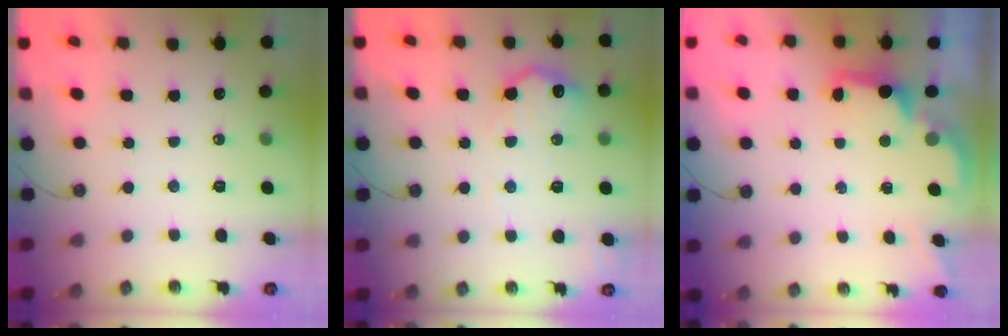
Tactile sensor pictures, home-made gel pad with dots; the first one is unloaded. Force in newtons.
{"total": 13.3, "press": 13.3, "slide": 0.6}
{"total": 2.1, "press": 1.9, "slide": 0.8}